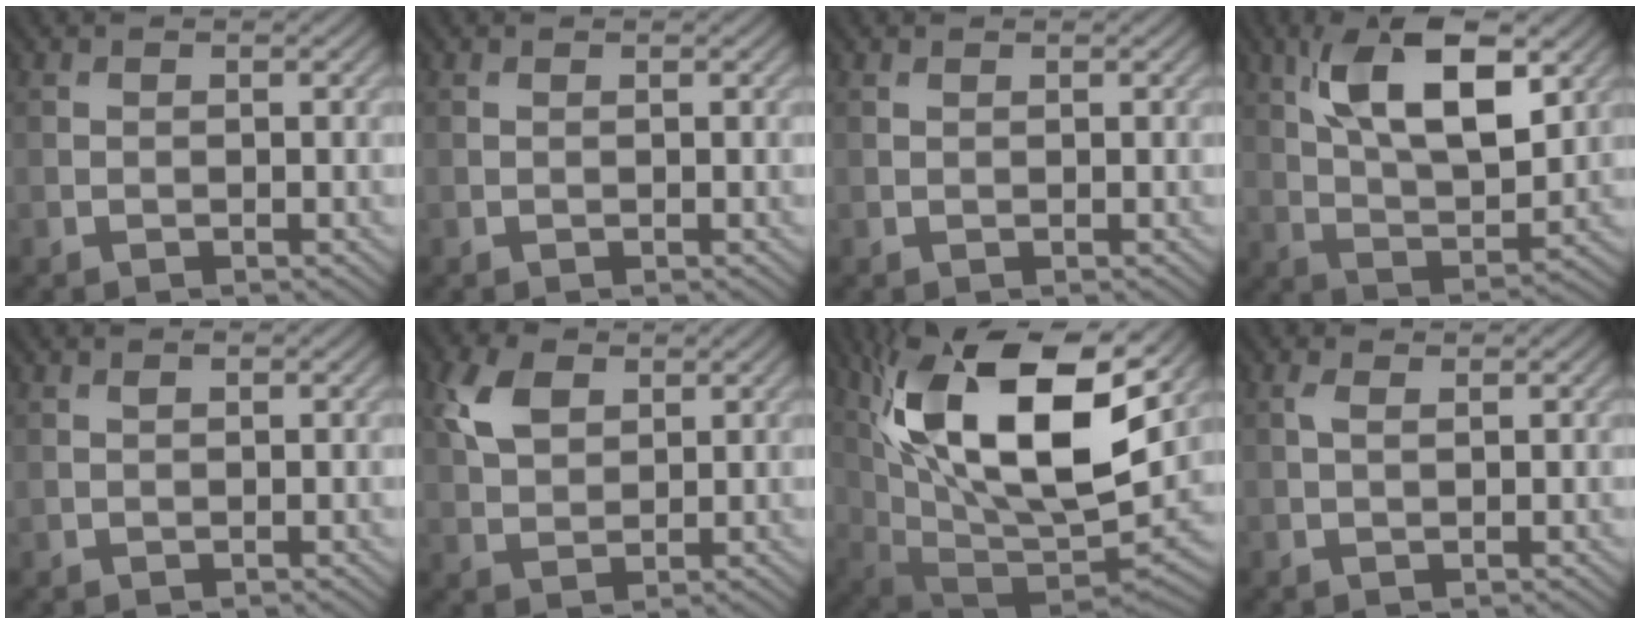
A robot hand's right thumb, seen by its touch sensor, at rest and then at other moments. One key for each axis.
{"total": 0.0}
{"total": 0.0}
{"total": 12.6, "fx": 5.3, "fy": 5.5, "fz": 10.0, "tx": -0.191, "ty": 0.002, "tz": 0.098}
{"total": 0.7, "fx": 0.5, "fy": 0.3, "fz": 0.5, "tx": -0.011, "ty": 0.000, "tz": 0.010}
{"total": 5.5, "fx": 2.4, "fy": 3.5, "fz": 3.4, "tx": -0.085, "ty": 0.007, "tz": 0.045}
{"total": 19.5, "fx": 7.4, "fy": 8.5, "fz": 15.9, "tx": -0.325, "ty": 0.020, "tz": 0.131}
{"total": 1.2, "fx": 0.6, "fy": 0.5, "fz": 0.9, "tx": -0.026, "ty": 0.004, "tz": 0.012}